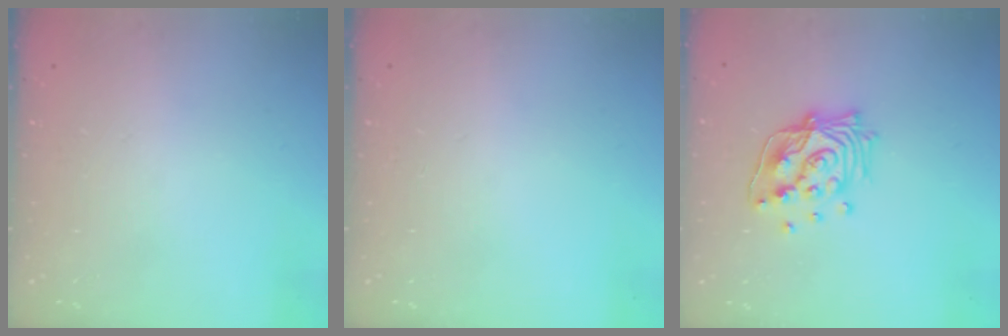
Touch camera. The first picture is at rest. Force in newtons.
{"total": 0.0}
{"total": 15.9, "press": 15.9, "slide": 1.3}